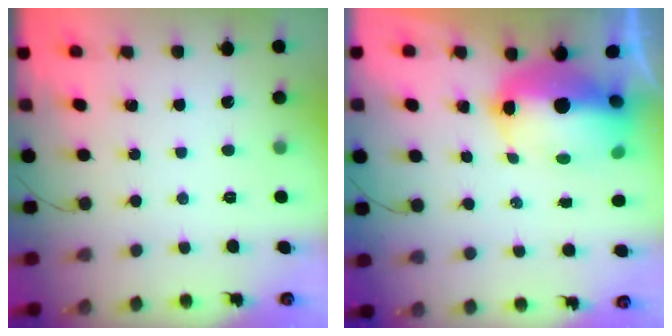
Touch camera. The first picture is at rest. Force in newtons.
{"total": 14.3, "press": 14.1, "slide": 2.3}